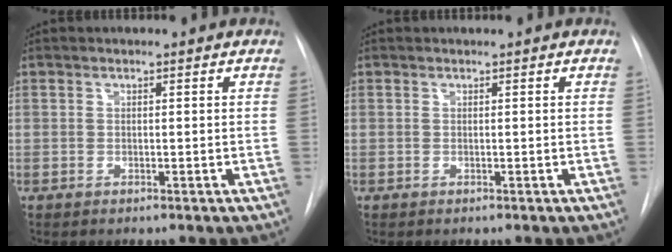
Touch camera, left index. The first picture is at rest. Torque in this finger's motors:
{"motor_torque": [-0.01, 0.00, 0.00, 0.00]}